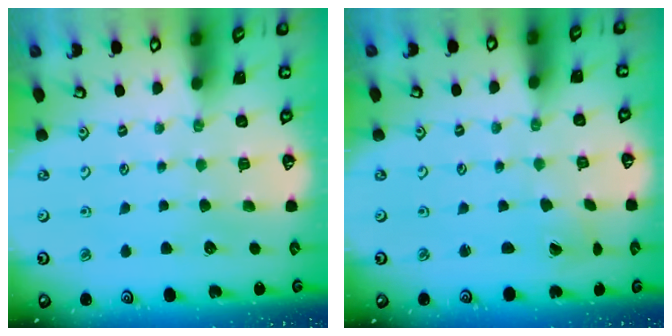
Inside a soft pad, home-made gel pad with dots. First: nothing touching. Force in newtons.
{"total": 0.6, "press": 0.6, "slide": 0.0}